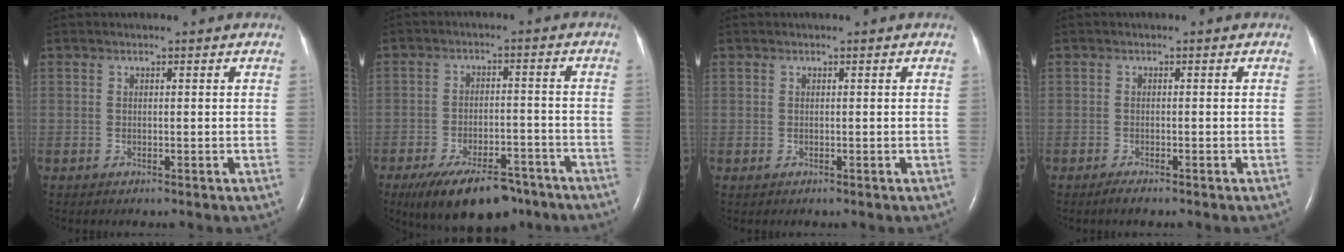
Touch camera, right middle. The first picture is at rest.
{"total": 13.0, "force": [-9.6, 5.1, 7.0], "torque": [-0.110, -0.001, -0.148]}
{"total": 0.0}
{"total": 1.2, "force": [-1.0, 0.1, 0.7], "torque": [-0.019, -0.003, -0.018]}